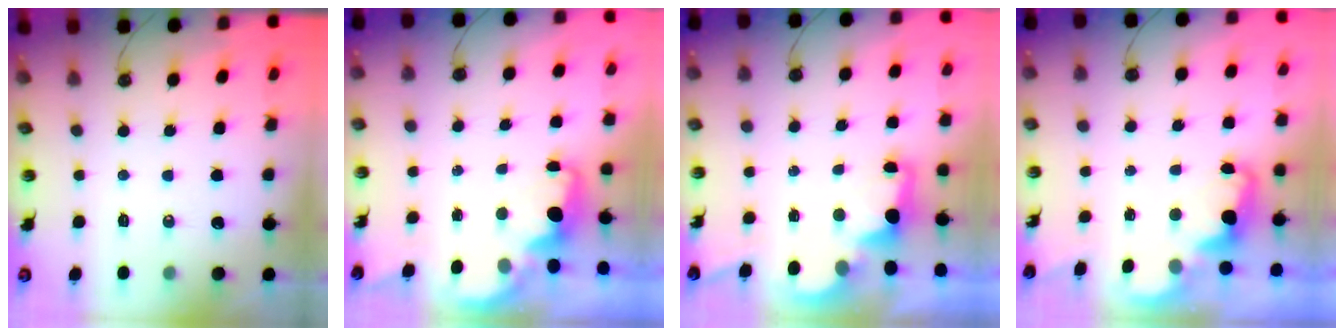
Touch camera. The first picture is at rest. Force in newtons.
{"total": 2.0, "press": 1.8, "slide": 0.8}
{"total": 2.7, "press": 2.5, "slide": 0.8}
{"total": 2.3, "press": 2.2, "slide": 0.7}